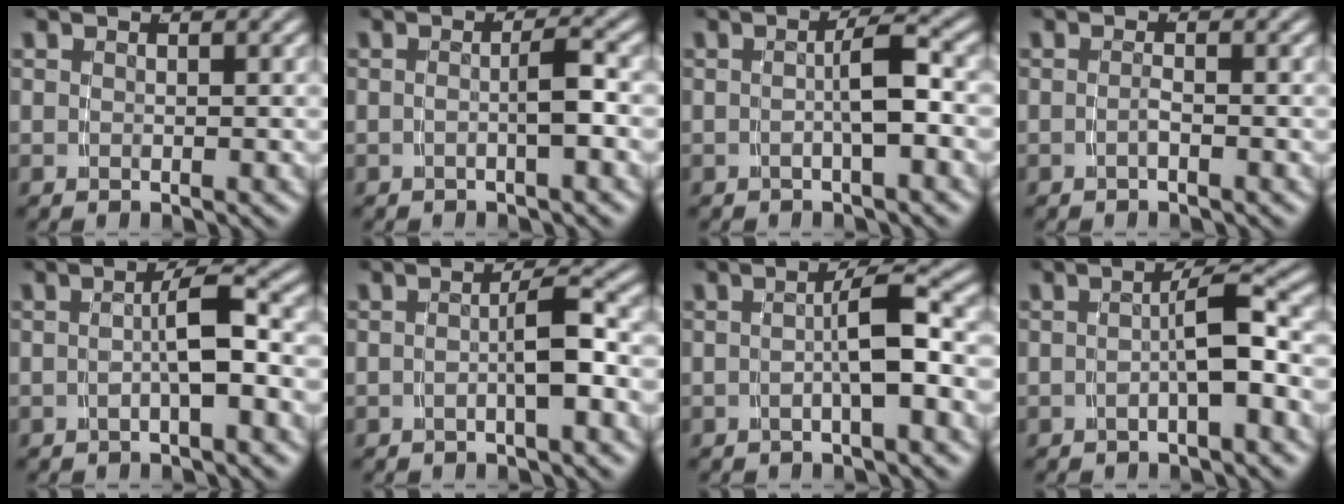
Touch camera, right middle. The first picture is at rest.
{"total": 1.9, "force": [-0.7, -0.4, 1.7], "torque": [-0.024, -0.001, -0.009]}
{"total": 2.6, "force": [-0.7, -0.3, 2.5], "torque": [-0.030, 0.002, -0.010]}
{"total": 1.0, "force": [-0.9, -0.2, 0.6], "torque": [-0.014, 0.000, -0.016]}
{"total": 2.9, "force": [-1.0, -0.1, 2.8], "torque": [-0.037, 0.003, -0.013]}
{"total": 2.7, "force": [-1.0, -0.2, 2.5], "torque": [-0.032, 0.000, -0.014]}
{"total": 3.2, "force": [-0.9, -0.2, 3.1], "torque": [-0.040, 0.004, -0.013]}
{"total": 3.0, "force": [-1.1, -0.2, 2.8], "torque": [-0.034, 0.003, -0.016]}